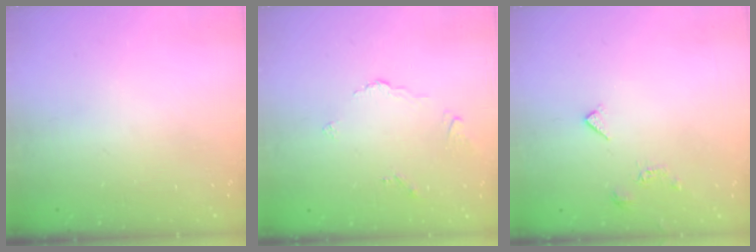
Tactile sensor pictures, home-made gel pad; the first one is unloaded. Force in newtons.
{"total": 2.8, "press": 2.7, "slide": 0.6}
{"total": 4.2, "press": 4.1, "slide": 0.8}